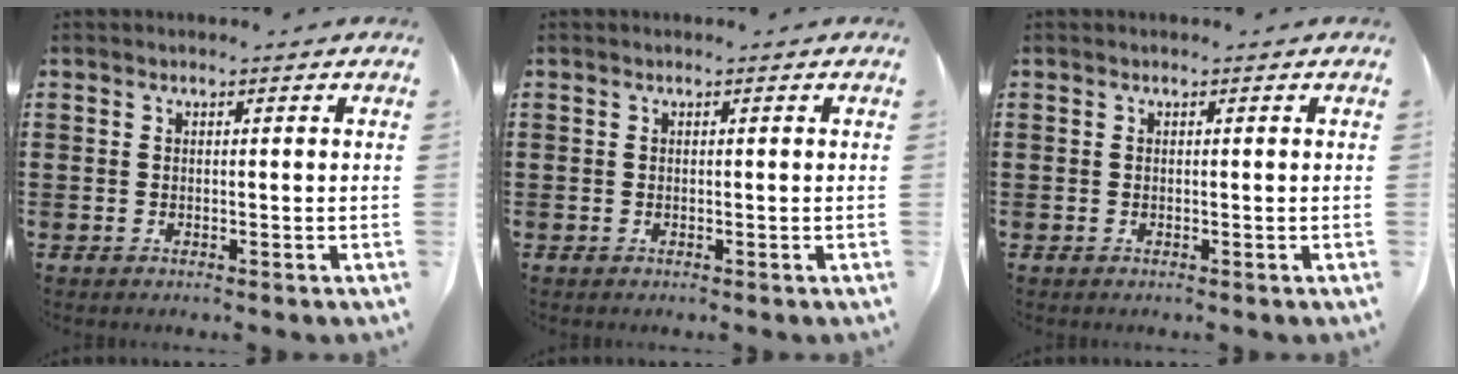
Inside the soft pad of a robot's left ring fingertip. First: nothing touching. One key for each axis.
{"total": 0.0}
{"total": 0.0}